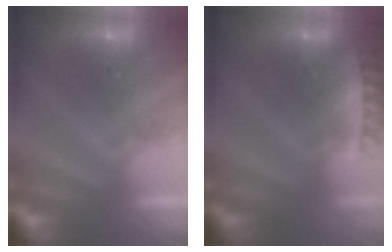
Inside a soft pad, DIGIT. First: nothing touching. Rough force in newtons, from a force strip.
{"total": 2.6}